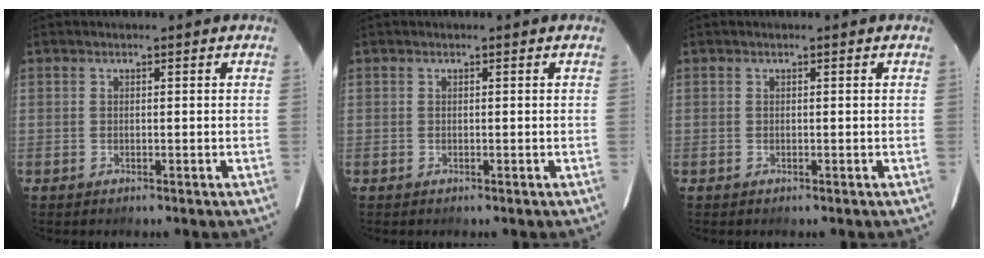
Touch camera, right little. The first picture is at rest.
{"total": 0.0}
{"total": 0.0}